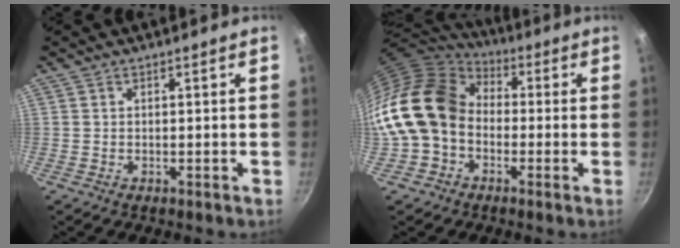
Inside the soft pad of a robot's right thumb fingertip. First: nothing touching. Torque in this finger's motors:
{"motor_torque": [0.63, 2.40, 1.53, -1.23, 0.40]}